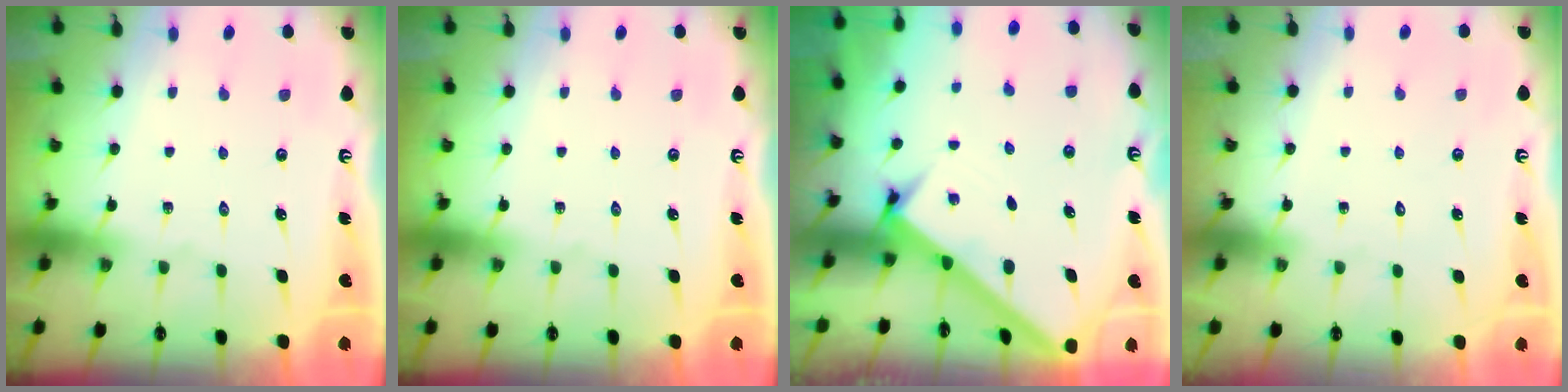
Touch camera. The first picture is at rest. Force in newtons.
{"total": 0.0}
{"total": 3.0, "press": 2.9, "slide": 0.4}
{"total": 1.8, "press": 1.7, "slide": 0.1}